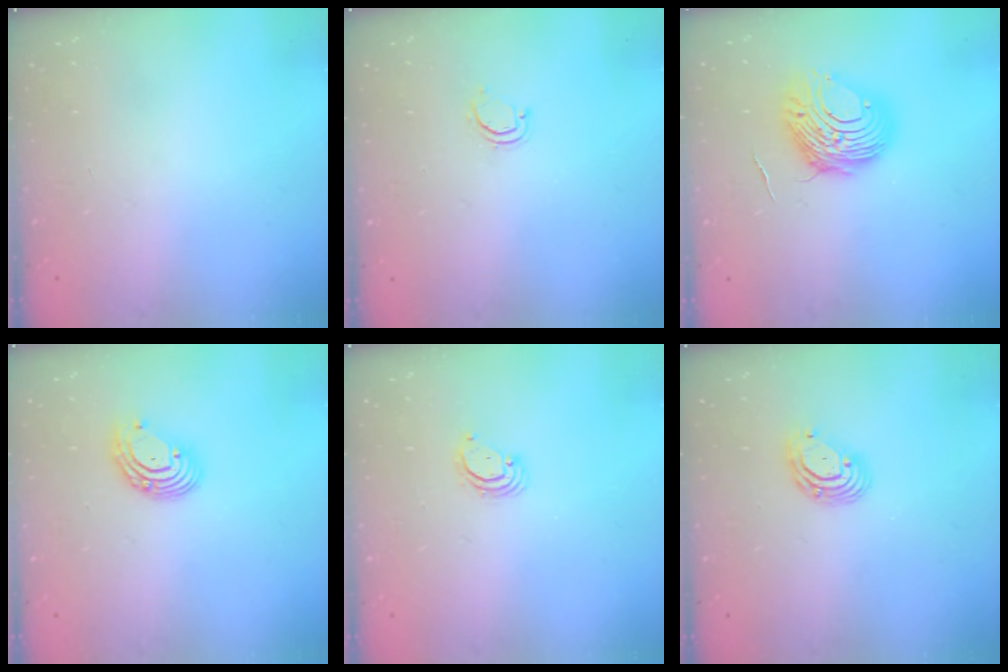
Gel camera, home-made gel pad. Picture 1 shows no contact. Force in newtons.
{"total": 3.1, "press": 3.1, "slide": 0.2}
{"total": 9.6, "press": 9.6, "slide": 0.8}
{"total": 7.3, "press": 7.3, "slide": 0.8}
{"total": 2.9, "press": 2.9, "slide": 0.3}
{"total": 6.5, "press": 6.5, "slide": 1.1}